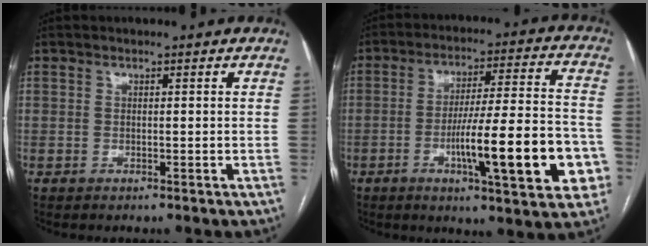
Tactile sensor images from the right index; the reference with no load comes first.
{"total": 17.9, "force": [-5.5, 2.5, 16.9], "torque": [-0.226, 0.014, -0.072]}